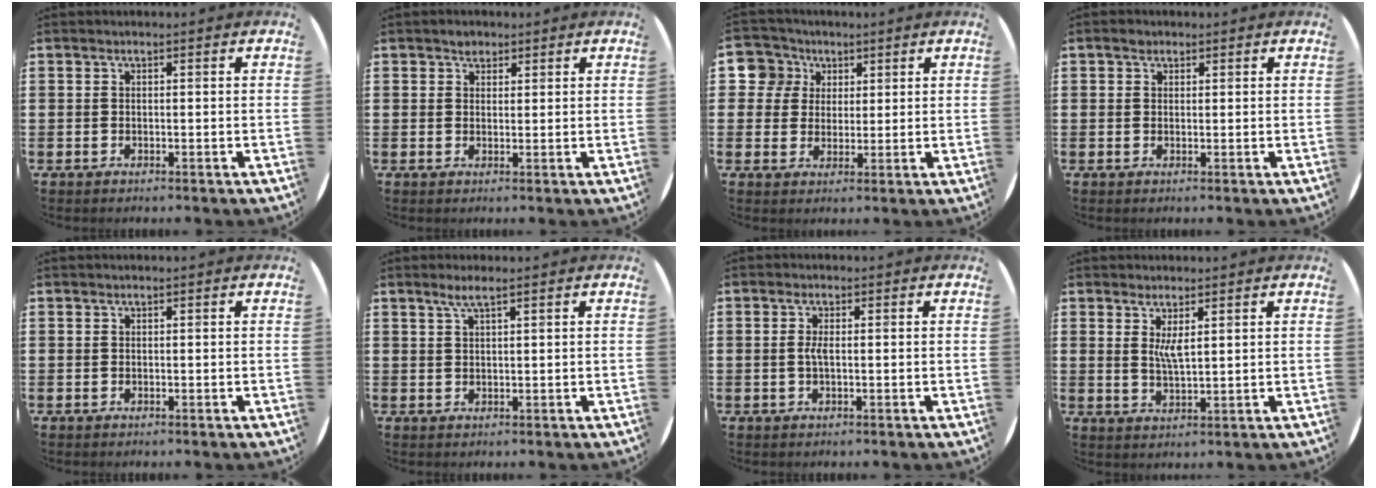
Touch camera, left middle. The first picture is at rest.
{"total": 1.7, "force": [1.4, 1.0, 0.2], "torque": [0.011, -0.002, 0.023]}
{"total": 5.2, "force": [2.6, 4.5, 0.2], "torque": [-0.015, 0.012, 0.045]}
{"total": 1.0, "force": [0.7, 0.7, 0.2], "torque": [0.003, 0.001, 0.011]}
{"total": 0.0}
{"total": 2.1, "force": [1.5, 0.0, 1.6], "torque": [-0.032, 0.003, 0.025]}
{"total": 1.4, "force": [0.1, 0.4, 1.4], "torque": [-0.028, 0.003, 0.000]}
{"total": 2.7, "force": [1.5, 0.3, 2.2], "torque": [-0.047, 0.001, 0.026]}